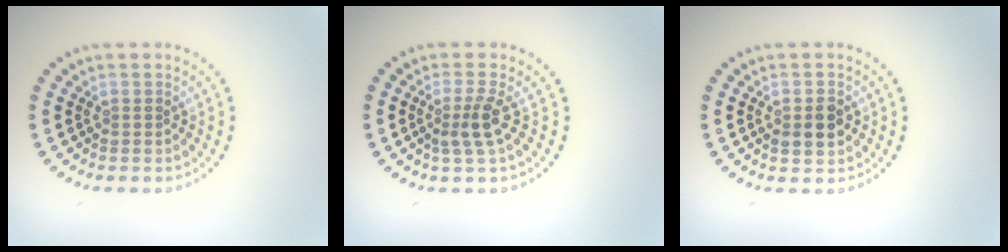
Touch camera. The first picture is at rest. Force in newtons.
{"total": 2.4, "press": 1.7, "slide": 1.6}
{"total": 2.4, "press": 2.4, "slide": 0.3}